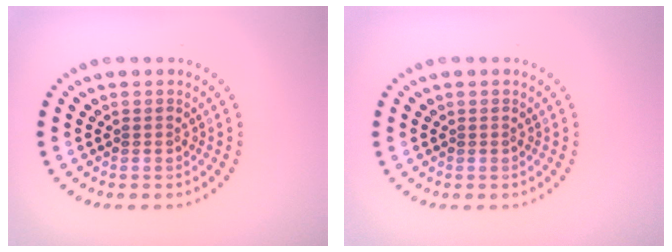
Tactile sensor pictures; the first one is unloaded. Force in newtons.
{"total": 0.0}